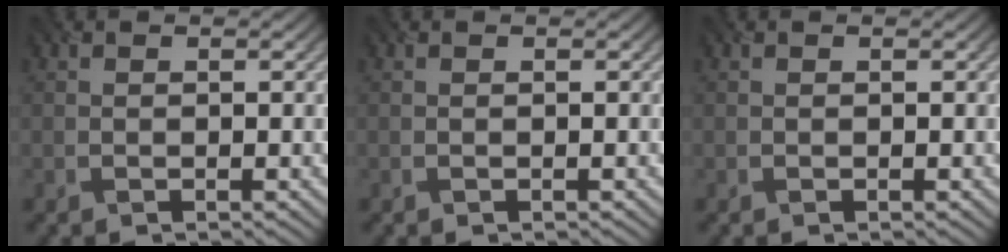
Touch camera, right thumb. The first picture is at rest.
{"total": 0.0}
{"total": 0.0}